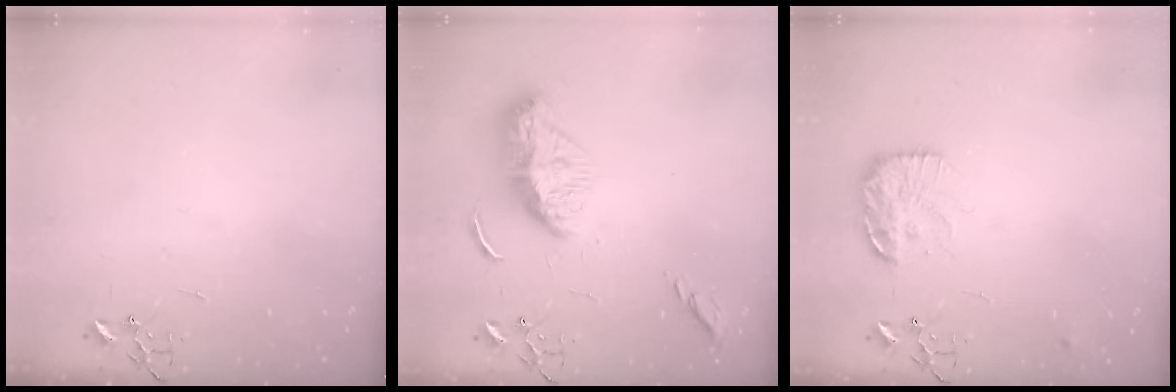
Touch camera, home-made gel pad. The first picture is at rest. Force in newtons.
{"total": 13.1, "press": 13.0, "slide": 1.1}
{"total": 14.3, "press": 14.3, "slide": 0.8}